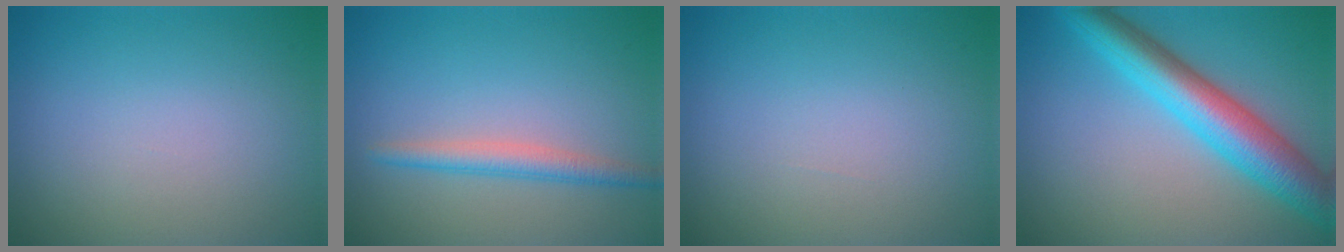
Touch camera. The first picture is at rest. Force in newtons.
{"total": 2.3, "press": 2.3, "slide": 0.1}
{"total": 0.0}
{"total": 7.8, "press": 7.8, "slide": 0.1}